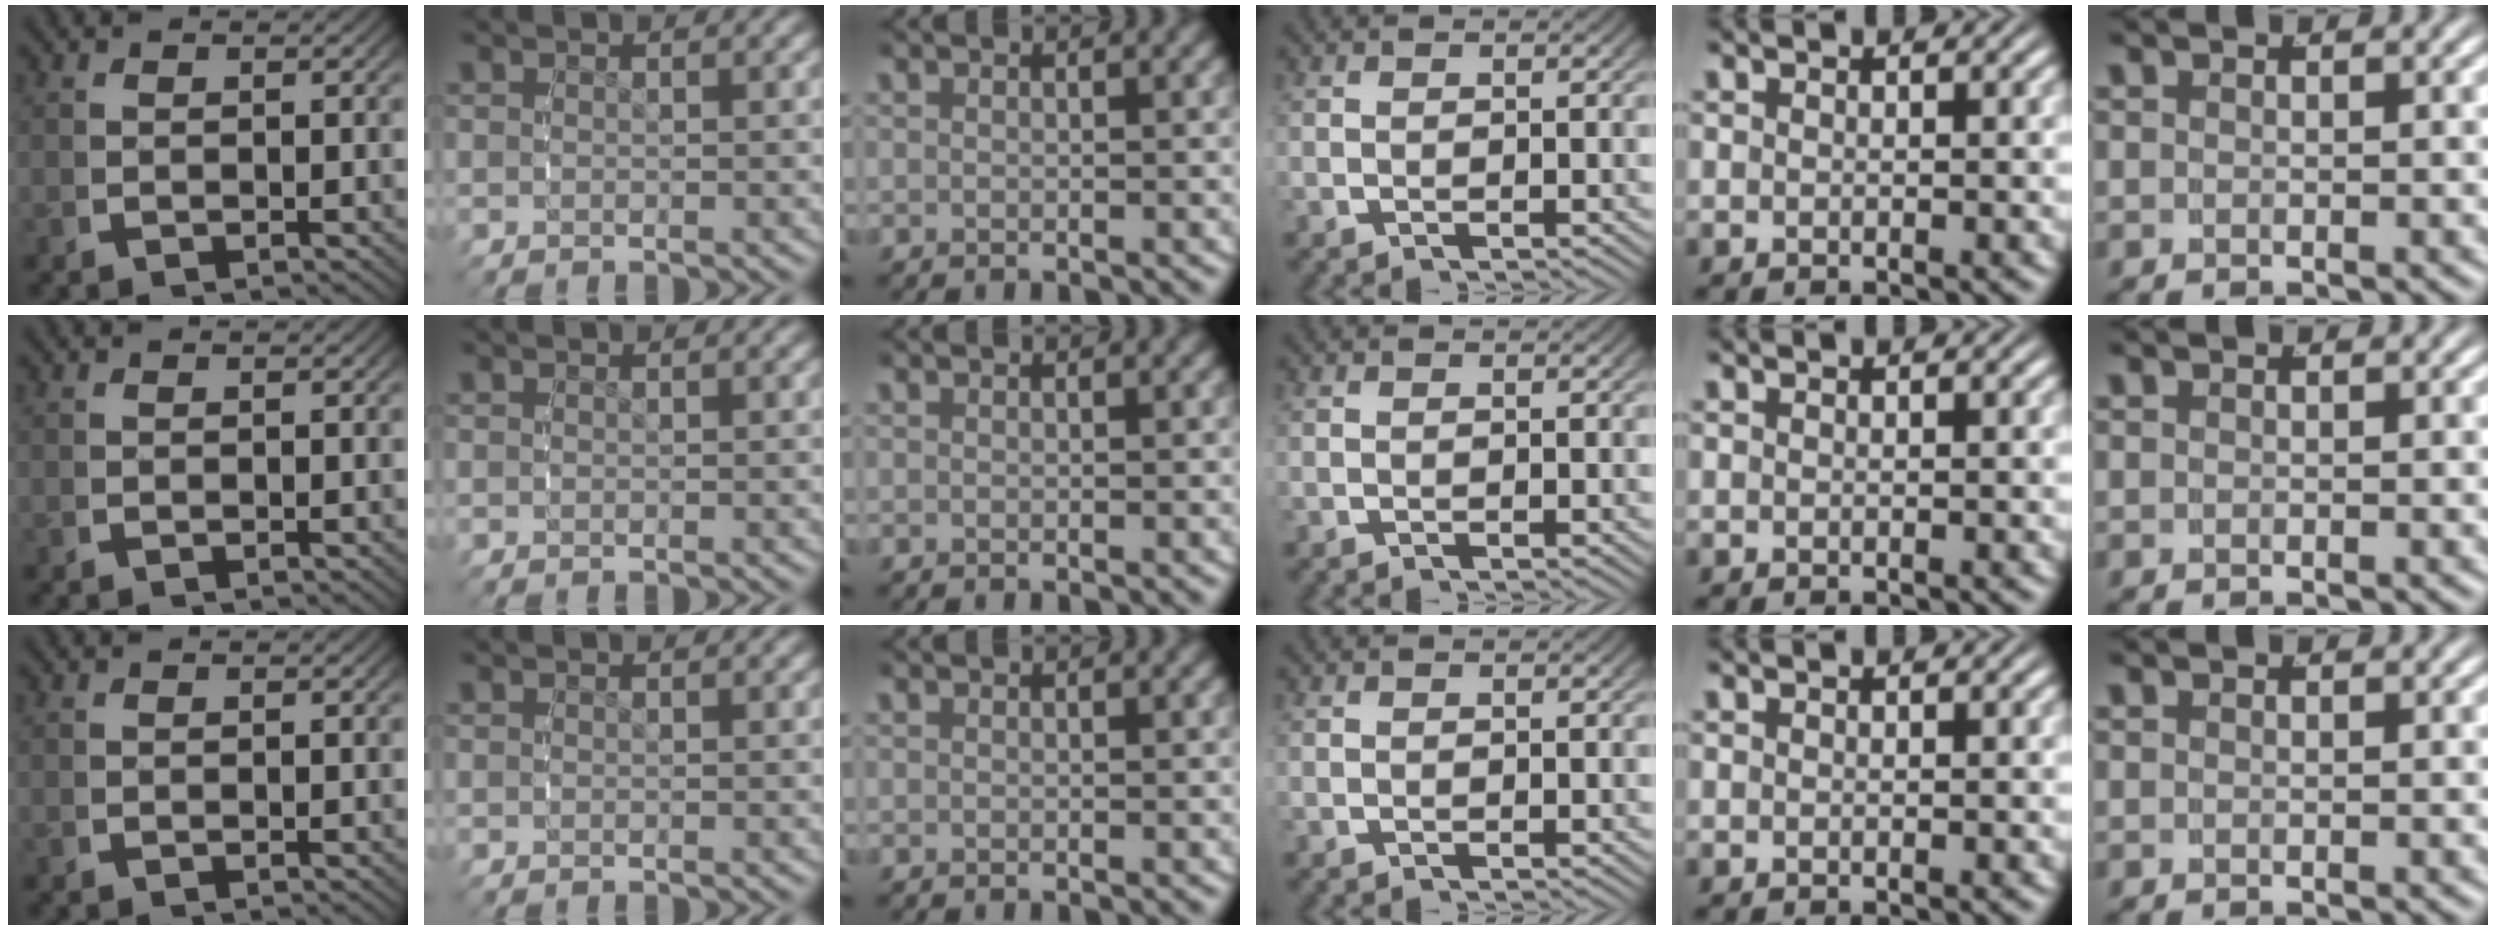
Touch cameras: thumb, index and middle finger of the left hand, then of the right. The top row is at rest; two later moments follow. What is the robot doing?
{"motion": "reach", "object": "pen bag"}